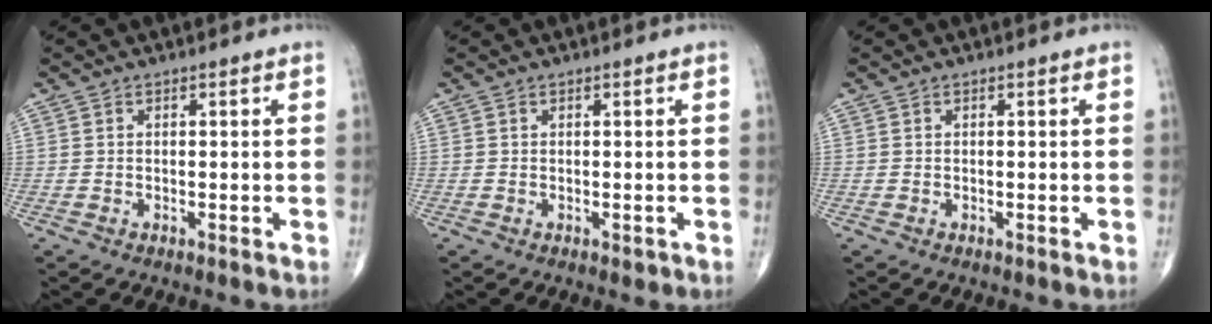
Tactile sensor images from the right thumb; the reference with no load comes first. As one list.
[{"total": 0.6, "force": [-0.1, 0.4, 0.4], "torque": [-0.001, -0.001, 0.000]}, {"total": 0.0}]